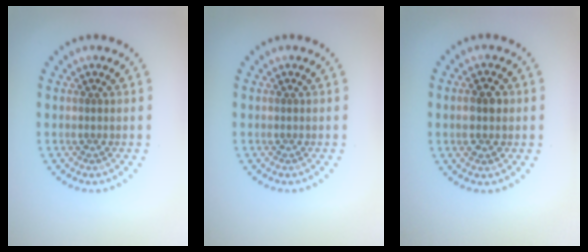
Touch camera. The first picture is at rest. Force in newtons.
{"total": 0.0}
{"total": 3.1, "press": 3.1, "slide": 0.1}